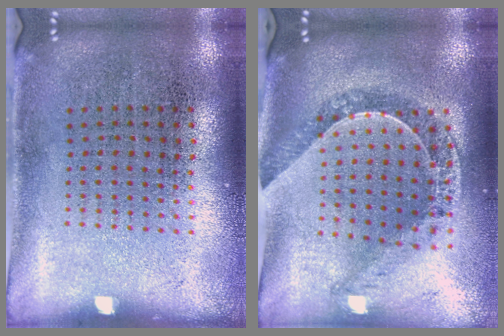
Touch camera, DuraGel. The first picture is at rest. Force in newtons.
{"total": 1.0, "press": 0.9, "slide": 0.2}